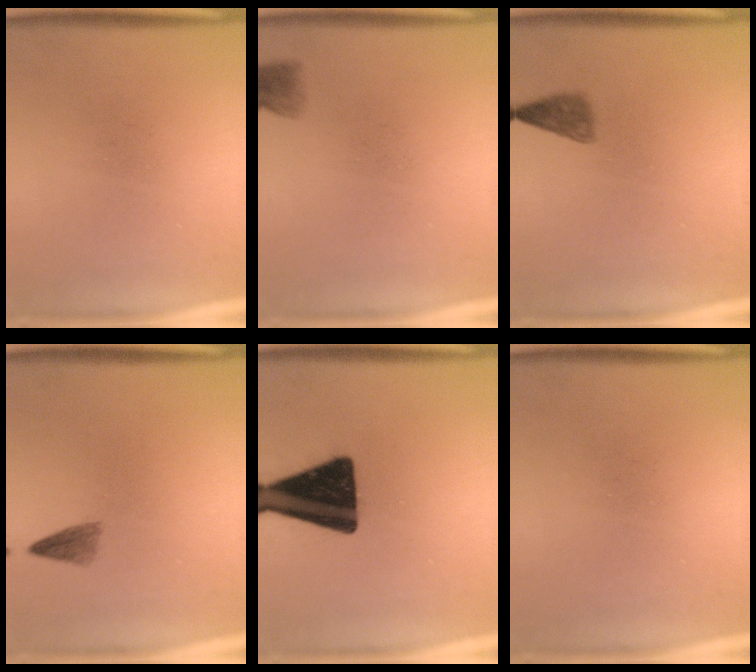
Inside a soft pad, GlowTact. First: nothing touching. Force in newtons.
{"total": 2.2}
{"total": 2.1}
{"total": 1.7}
{"total": 18.5}
{"total": 0.0}